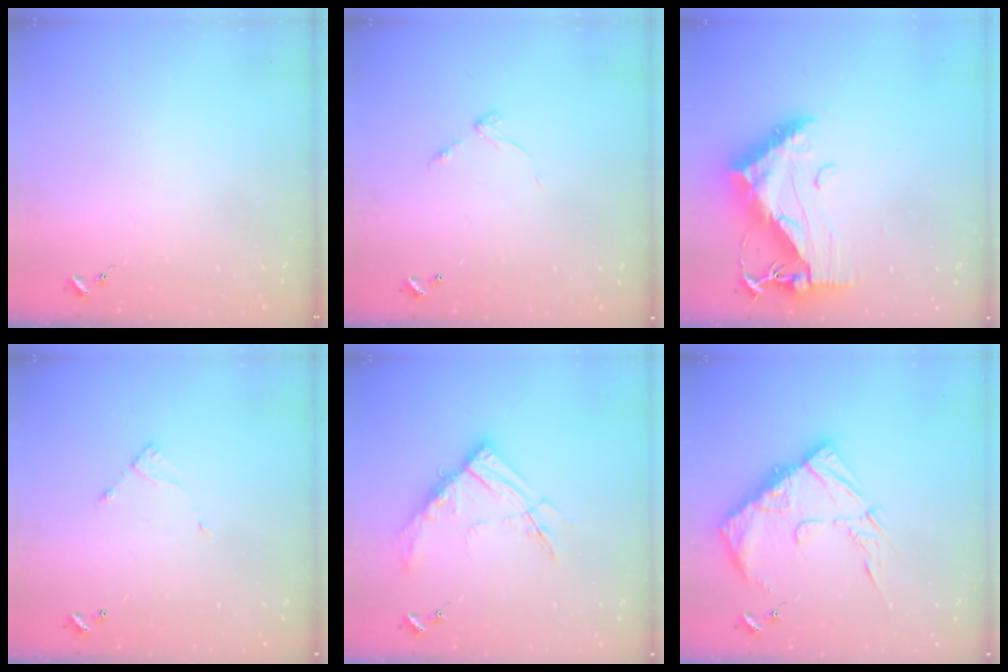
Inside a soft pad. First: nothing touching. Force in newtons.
{"total": 5.6, "press": 5.6, "slide": 0.5}
{"total": 19.1, "press": 19.0, "slide": 1.6}
{"total": 4.9, "press": 4.9, "slide": 0.4}
{"total": 14.1, "press": 14.0, "slide": 1.5}
{"total": 16.8, "press": 16.7, "slide": 1.7}